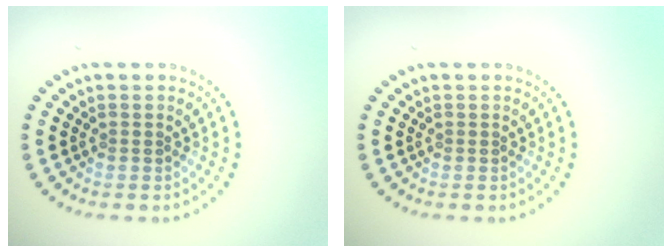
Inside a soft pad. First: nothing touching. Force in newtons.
{"total": 0.0}